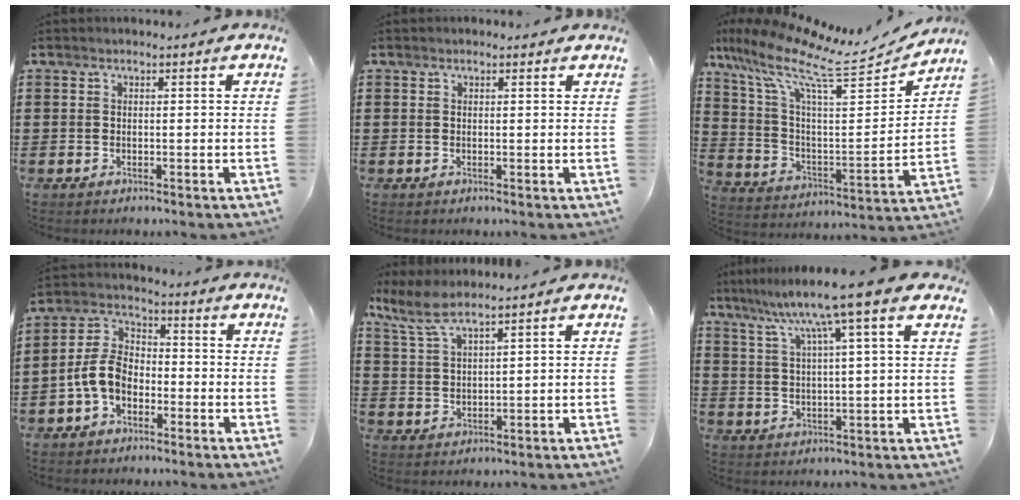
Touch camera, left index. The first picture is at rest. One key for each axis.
{"total": 0.5, "fx": 0.4, "fy": 0.3, "fz": 0.3, "tx": -0.006, "ty": 0.003, "tz": 0.007}
{"total": 12.2, "fx": 8.6, "fy": 2.7, "fz": 8.2, "tx": -0.181, "ty": -0.056, "tz": 0.137}
{"total": 6.9, "fx": -2.9, "fy": 4.4, "fz": 4.4, "tx": -0.123, "ty": 0.004, "tz": -0.068}
{"total": 5.1, "fx": 4.0, "fy": 0.6, "fz": 3.1, "tx": -0.071, "ty": -0.007, "tz": 0.074}
{"total": 8.5, "fx": 5.9, "fy": -0.3, "fz": 6.1, "tx": -0.130, "ty": -0.027, "tz": 0.093}